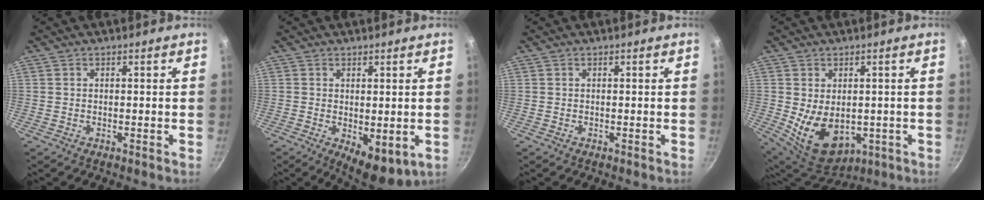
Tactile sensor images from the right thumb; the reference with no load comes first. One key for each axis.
{"total": 7.0, "fx": -0.7, "fy": 3.3, "fz": 6.1, "tx": -0.068, "ty": -0.017, "tz": 0.000}
{"total": 0.0}
{"total": 12.0, "fx": -1.2, "fy": 8.2, "fz": 8.8, "tx": -0.122, "ty": -0.017, "tz": 0.010}